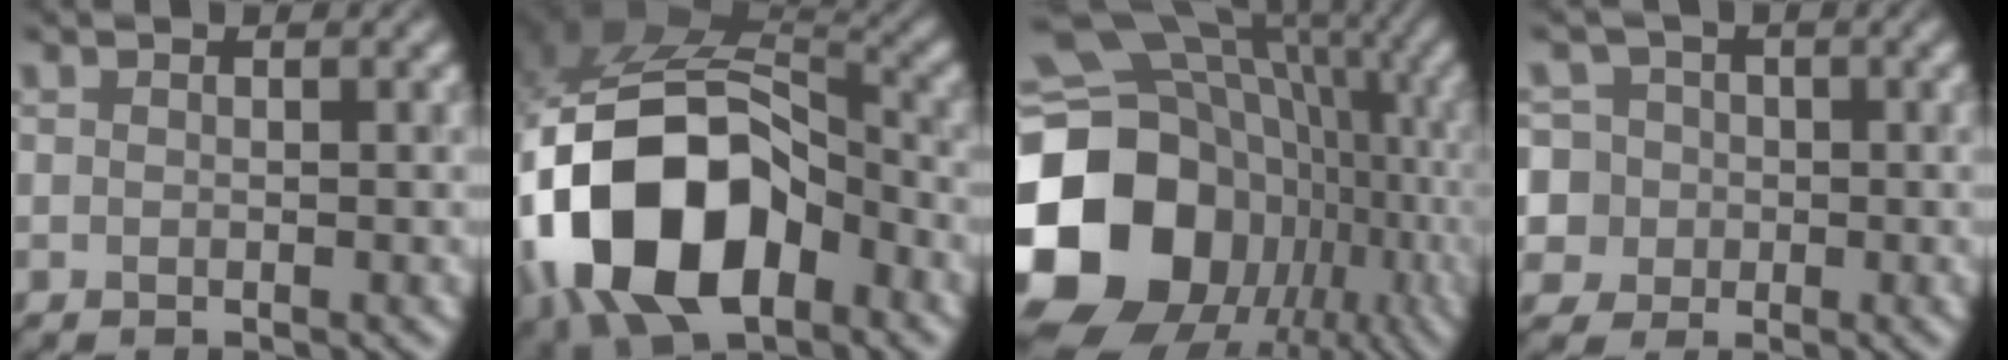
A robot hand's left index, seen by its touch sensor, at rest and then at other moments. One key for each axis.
{"total": 16.3, "fx": -5.5, "fy": 9.9, "fz": 11.7, "tx": -0.232, "ty": -0.019, "tz": -0.099}
{"total": 21.2, "fx": -3.7, "fy": 18.0, "fz": 10.6, "tx": -0.235, "ty": -0.012, "tz": -0.080}
{"total": 7.8, "fx": 0.4, "fy": 7.3, "fz": 2.6, "tx": -0.048, "ty": 0.030, "tz": -0.025}